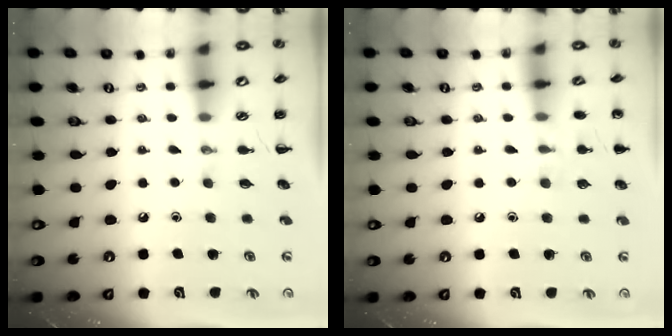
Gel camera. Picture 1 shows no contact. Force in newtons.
{"total": 6.7, "press": 6.5, "slide": 1.6}